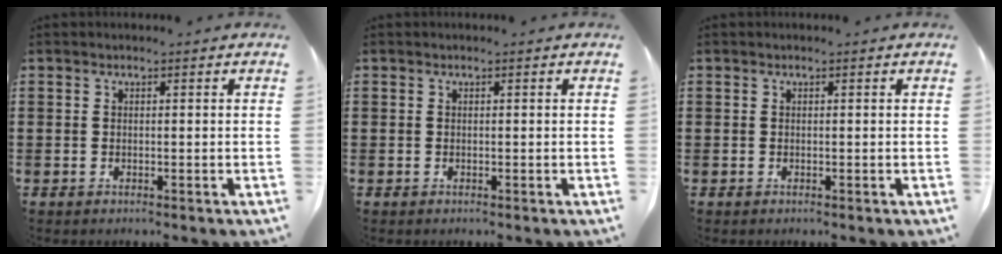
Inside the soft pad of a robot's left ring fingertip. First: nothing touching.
{"total": 0.0}
{"total": 0.0}